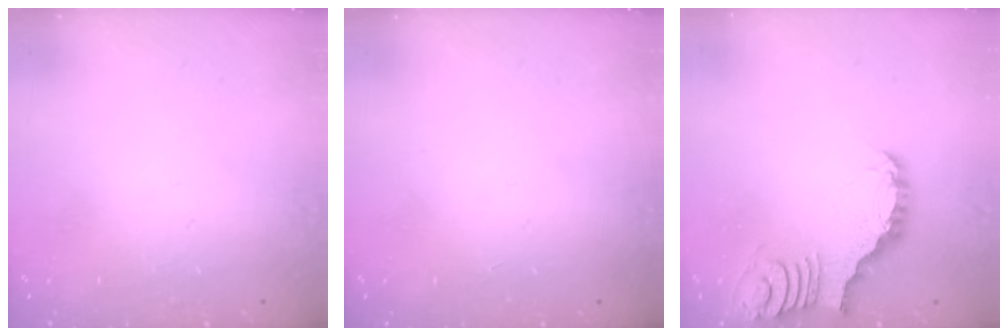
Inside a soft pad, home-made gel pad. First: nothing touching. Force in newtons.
{"total": 1.6, "press": 1.6, "slide": 0.1}
{"total": 3.7, "press": 3.7, "slide": 0.8}